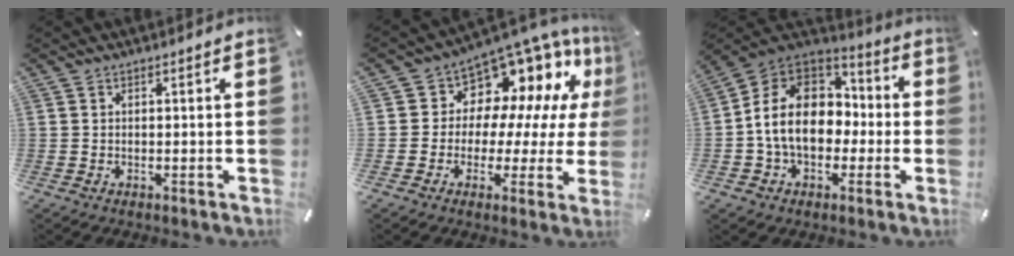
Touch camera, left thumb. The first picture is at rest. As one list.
[{"total": 11.6, "force": [8.2, 7.6, 3.2], "torque": [-0.050, -0.090, 0.142]}, {"total": 14.9, "force": [-2.2, 11.9, 8.7], "torque": [-0.195, 0.025, -0.039]}]